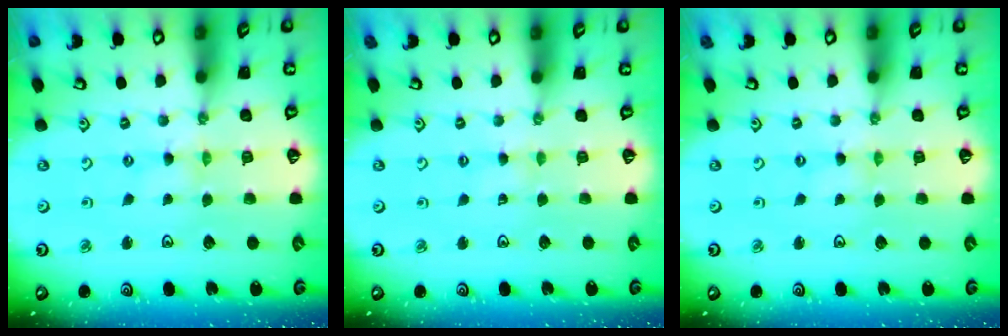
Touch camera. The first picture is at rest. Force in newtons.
{"total": 1.5, "press": 1.5, "slide": 0.3}
{"total": 0.0}